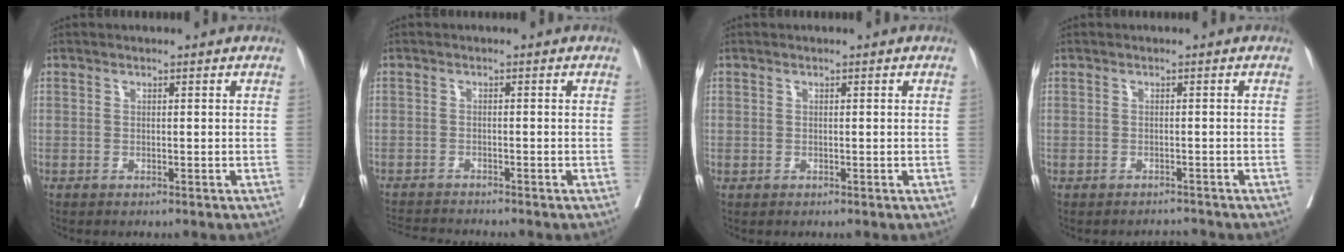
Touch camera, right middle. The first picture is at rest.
{"total": 5.9, "force": [-5.8, -0.3, 1.4], "torque": [-0.020, -0.013, -0.096]}
{"total": 0.0}
{"total": 1.8, "force": [-1.8, -0.3, -0.3], "torque": [0.008, -0.007, -0.024]}